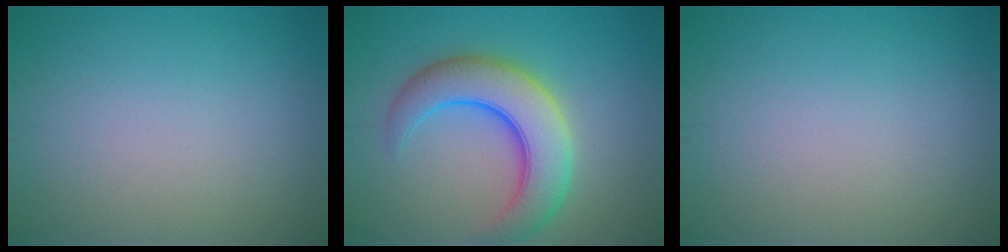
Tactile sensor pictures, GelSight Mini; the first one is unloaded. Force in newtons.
{"total": 7.5, "press": 7.5, "slide": 0.3}
{"total": 0.0}